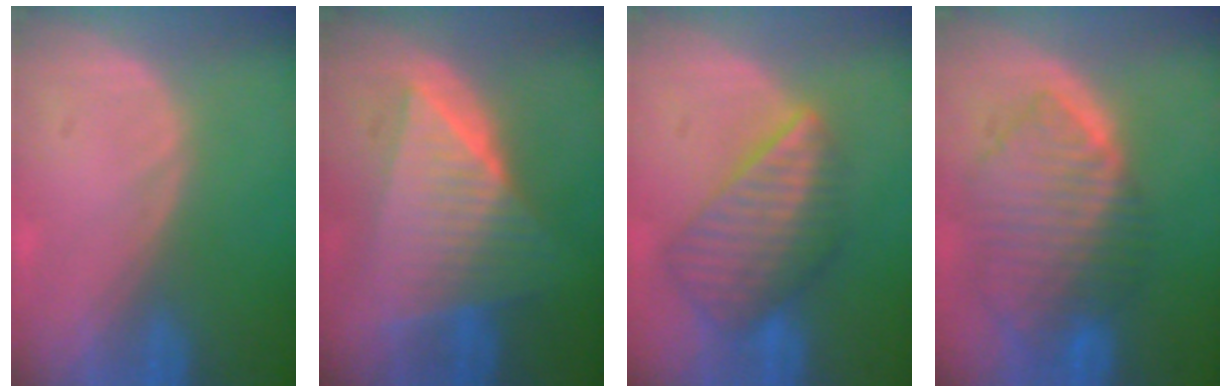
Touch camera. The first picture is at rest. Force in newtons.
{"total": 9.6, "press": 9.5, "slide": 0.6}
{"total": 8.6, "press": 7.5, "slide": 4.1}
{"total": 9.9, "press": 8.5, "slide": 5.1}